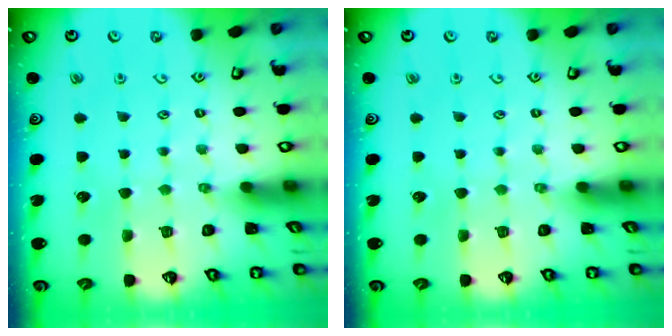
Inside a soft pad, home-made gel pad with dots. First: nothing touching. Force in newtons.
{"total": 0.0}